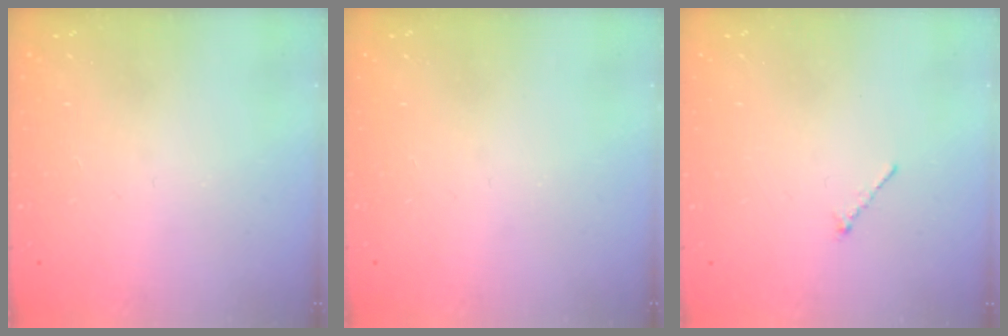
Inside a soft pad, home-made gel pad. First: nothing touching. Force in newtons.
{"total": 0.0}
{"total": 1.2, "press": 1.2, "slide": 0.4}